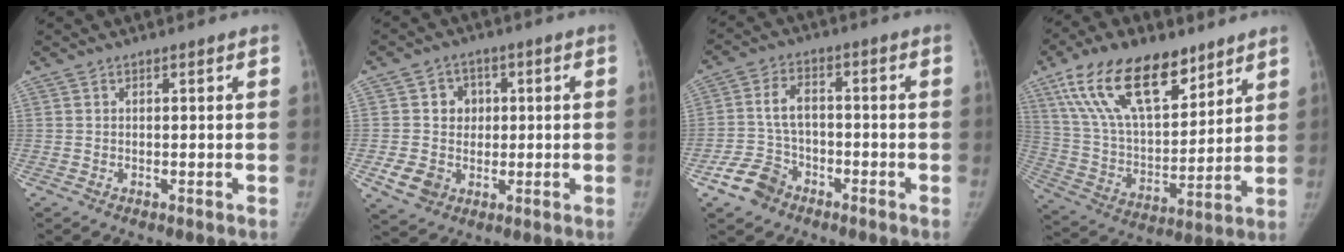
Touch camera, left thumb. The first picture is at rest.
{"total": 8.8, "force": [-0.1, 8.0, 3.6], "torque": [-0.023, 0.007, 0.004]}
{"total": 8.8, "force": [-4.7, 6.6, 3.4], "torque": [-0.050, 0.026, -0.087]}
{"total": 22.4, "force": [13.4, 10.7, 14.3], "torque": [-0.230, -0.038, 0.249]}